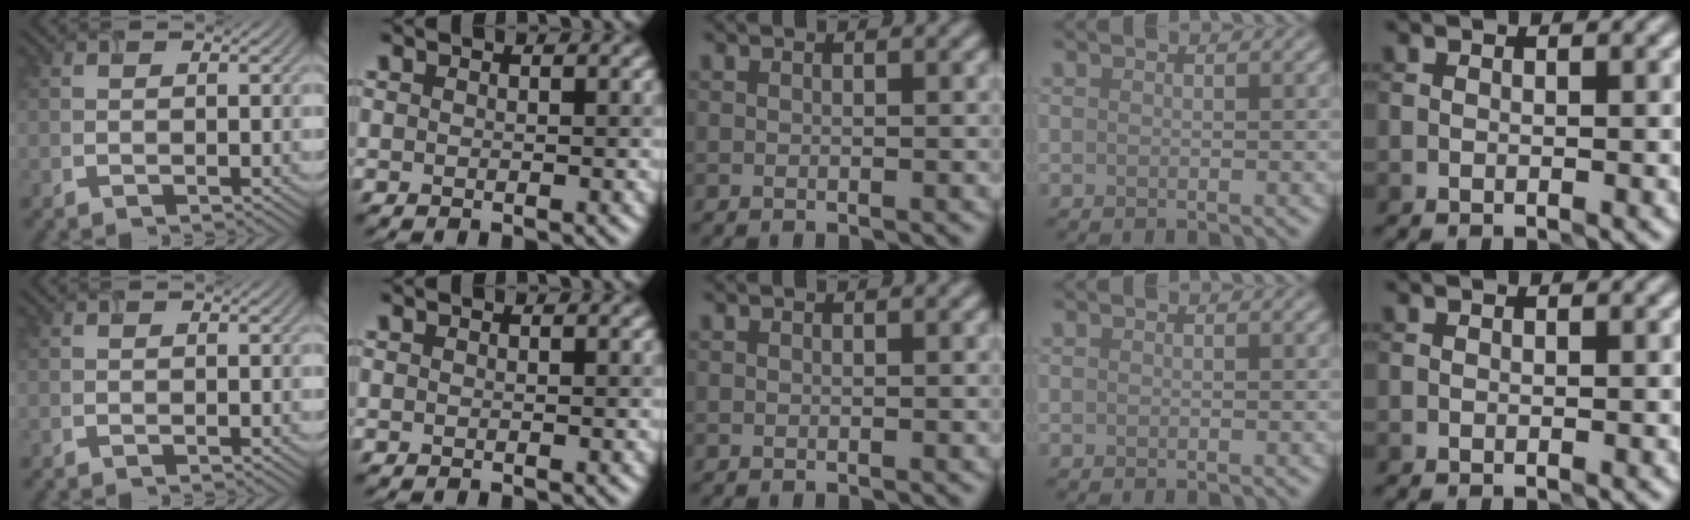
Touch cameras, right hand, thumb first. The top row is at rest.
{}